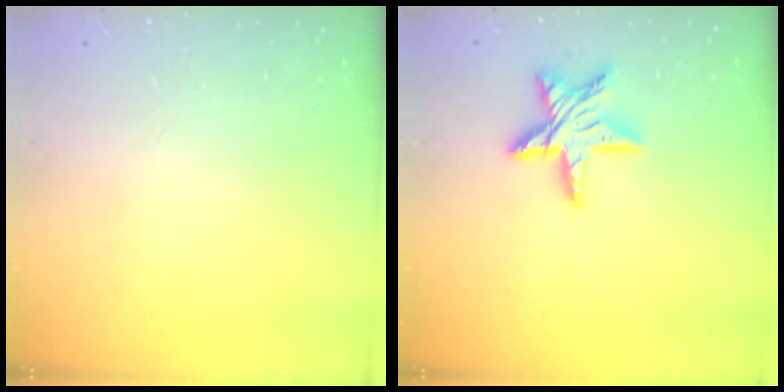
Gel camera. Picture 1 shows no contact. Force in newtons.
{"total": 13.6, "press": 13.6, "slide": 1.0}